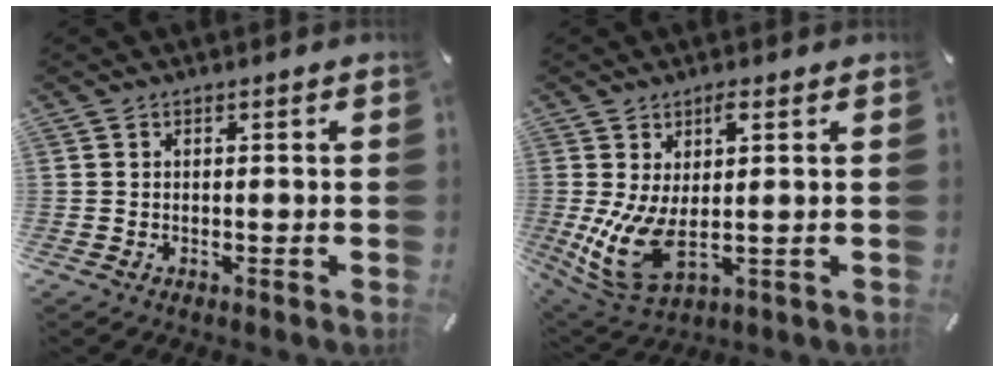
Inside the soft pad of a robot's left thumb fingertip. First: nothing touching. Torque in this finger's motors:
{"motor_torque": [1.75, 3.02, 1.52, 0.11, 0.27]}